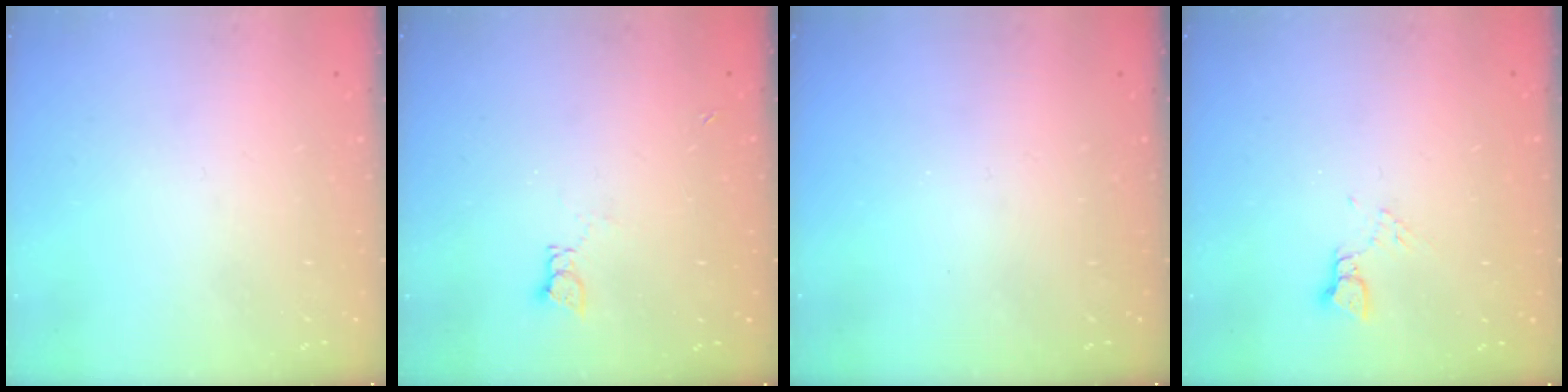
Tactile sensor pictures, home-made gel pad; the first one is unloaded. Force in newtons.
{"total": 2.0, "press": 2.0, "slide": 0.2}
{"total": 0.0}
{"total": 2.5, "press": 2.5, "slide": 0.3}